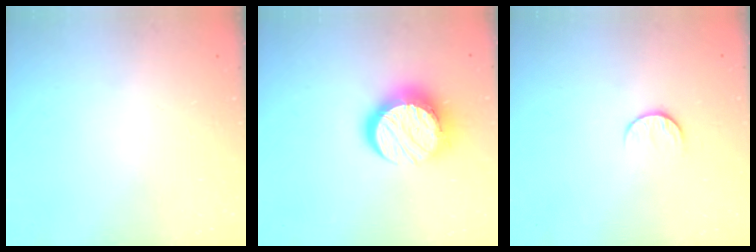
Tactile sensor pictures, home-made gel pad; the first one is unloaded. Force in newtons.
{"total": 14.5, "press": 14.5, "slide": 1.1}
{"total": 7.3, "press": 7.3, "slide": 0.8}